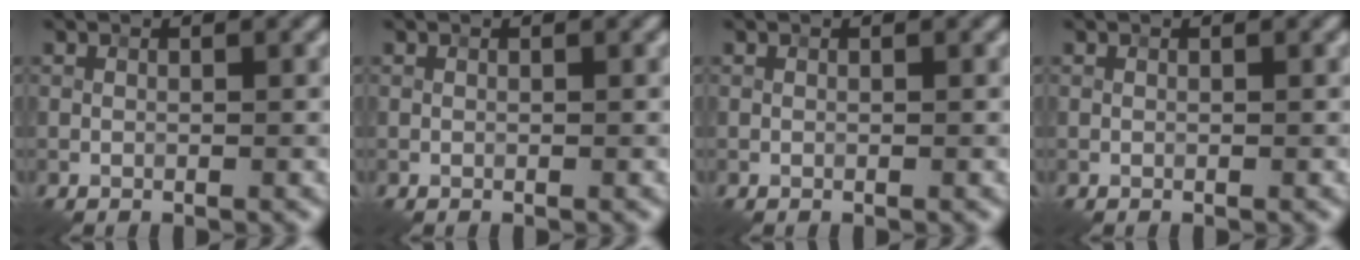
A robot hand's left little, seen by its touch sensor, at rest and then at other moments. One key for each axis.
{"total": 0.0}
{"total": 0.0}
{"total": 0.0}